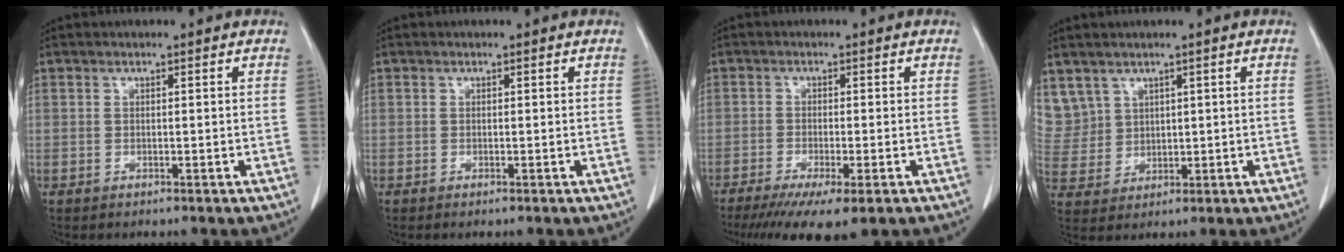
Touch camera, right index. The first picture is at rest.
{"total": 0.0}
{"total": 9.9, "force": [-6.9, 1.4, 7.0], "torque": [-0.102, -0.022, -0.105]}
{"total": 8.1, "force": [4.5, 6.7, 1.0], "torque": [-0.044, 0.024, 0.115]}